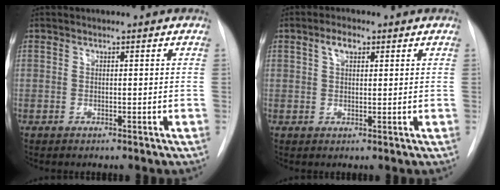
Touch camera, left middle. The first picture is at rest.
{"total": 2.9, "force": [1.4, 1.4, 2.2], "torque": [-0.043, 0.009, 0.025]}